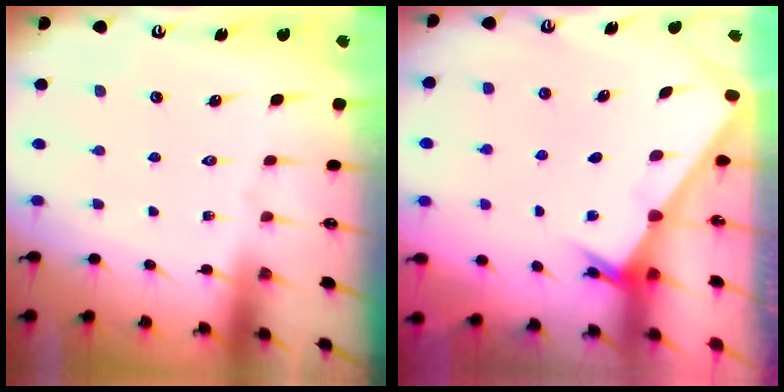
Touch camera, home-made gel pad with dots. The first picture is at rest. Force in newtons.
{"total": 2.4, "press": 2.4, "slide": 0.2}